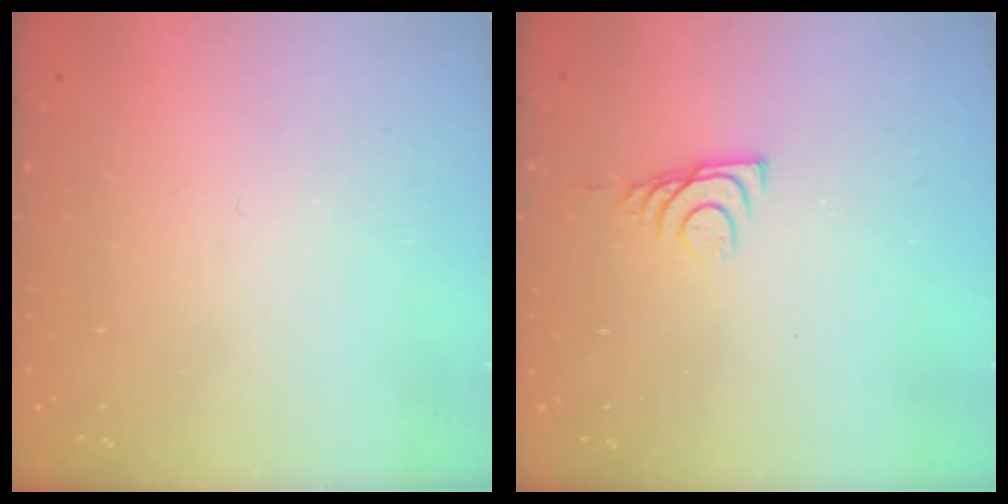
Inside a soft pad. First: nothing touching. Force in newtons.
{"total": 6.9, "press": 6.8, "slide": 0.8}